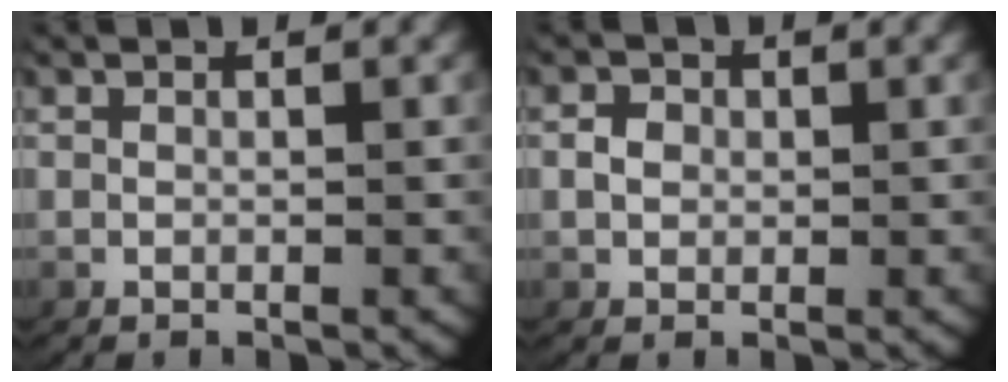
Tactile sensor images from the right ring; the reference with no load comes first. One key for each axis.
{"total": 1.0, "fx": 0.1, "fy": 0.9, "fz": 0.5, "tx": -0.015, "ty": -0.002, "tz": 0.005}